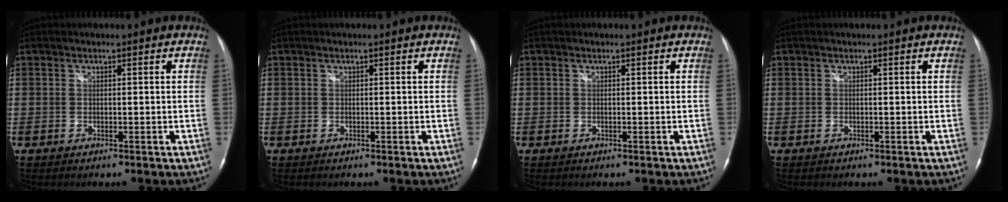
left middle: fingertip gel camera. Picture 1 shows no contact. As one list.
[{"total": 0.0}, {"total": 0.0}, {"total": 0.0}]